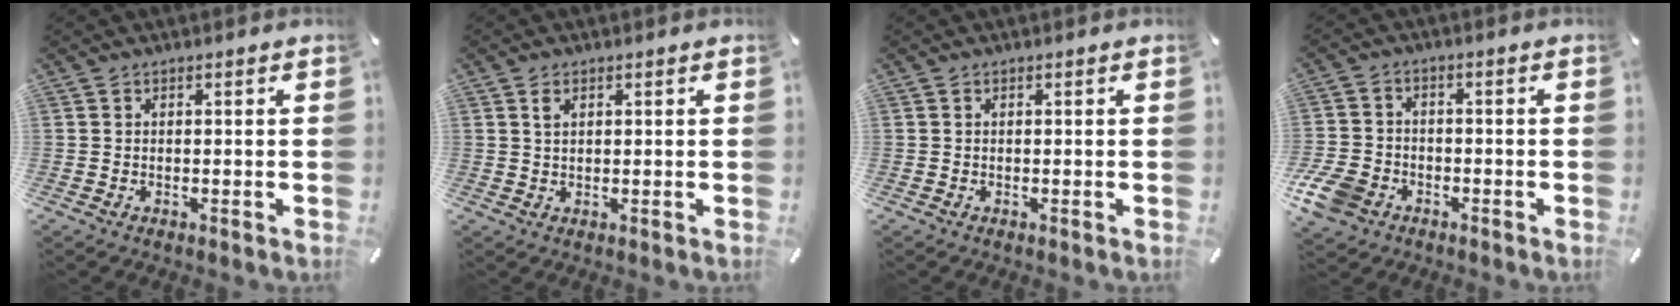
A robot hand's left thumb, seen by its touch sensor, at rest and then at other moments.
{"total": 2.0, "force": [0.9, 1.2, 1.3], "torque": [-0.028, 0.001, 0.017]}
{"total": 0.0}
{"total": 7.7, "force": [-3.7, 5.6, 3.6], "torque": [-0.089, 0.019, -0.071]}